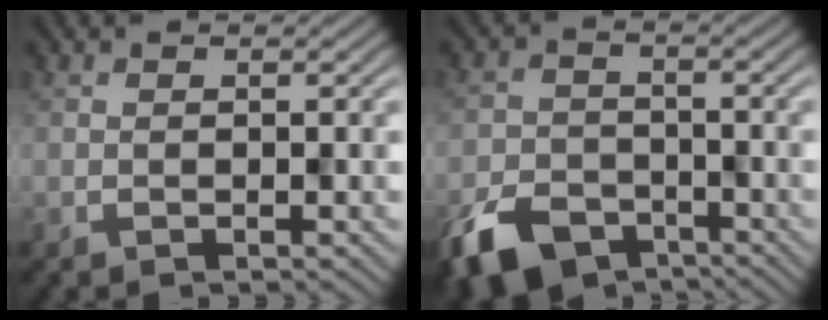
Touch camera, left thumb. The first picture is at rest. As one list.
[{"total": 7.1, "force": [-6.2, 3.2, 1.5], "torque": [-0.039, -0.016, -0.093]}]